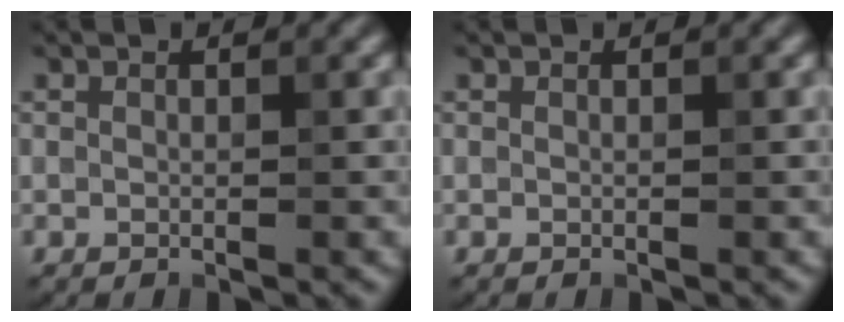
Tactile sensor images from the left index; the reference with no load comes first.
{"total": 0.0}